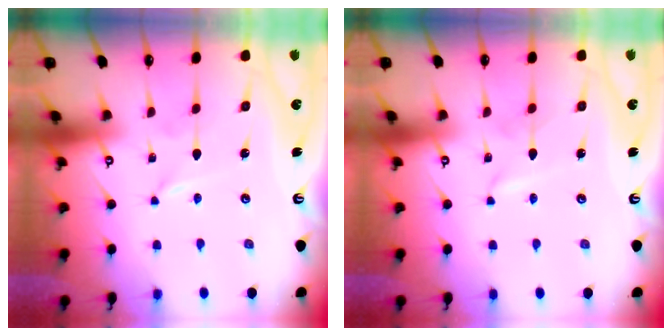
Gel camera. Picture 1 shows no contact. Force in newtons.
{"total": 2.3, "press": 2.3, "slide": 0.2}